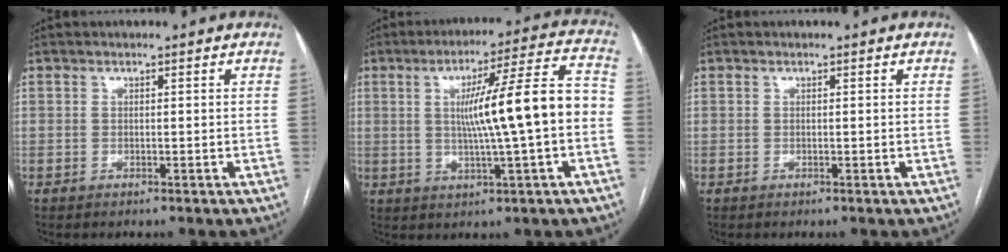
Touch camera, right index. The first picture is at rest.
{"total": 13.6, "force": [-0.4, 0.1, 13.6], "torque": [-0.208, 0.019, -0.006]}
{"total": 0.0}